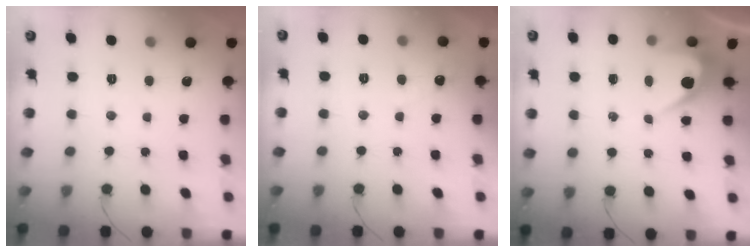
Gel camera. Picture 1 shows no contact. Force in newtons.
{"total": 3.0, "press": 3.0, "slide": 0.1}
{"total": 4.3, "press": 4.3, "slide": 0.2}